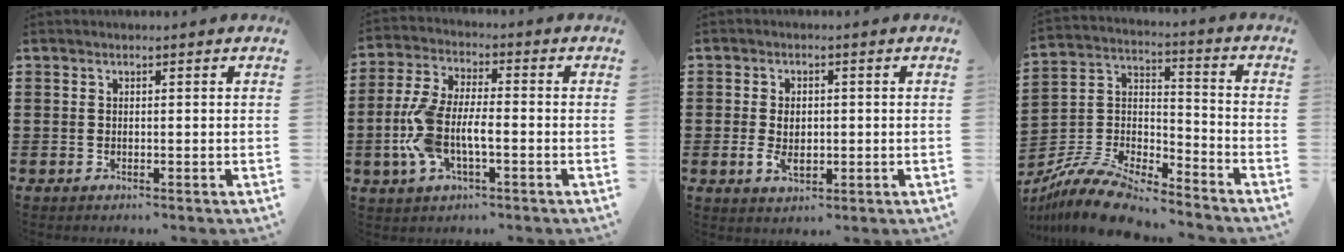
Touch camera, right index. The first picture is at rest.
{"total": 8.7, "force": [-2.2, 4.0, 7.5], "torque": [-0.190, -0.013, -0.051]}
{"total": 3.6, "force": [-0.3, 2.4, 2.7], "torque": [-0.053, 0.008, -0.006]}
{"total": 10.2, "force": [-9.3, 2.1, 3.8], "torque": [-0.085, 0.018, -0.187]}